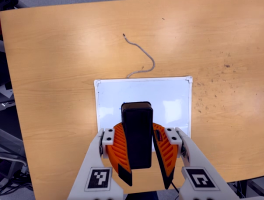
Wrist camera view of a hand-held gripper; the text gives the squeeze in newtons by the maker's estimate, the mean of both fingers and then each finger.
{"total": 10.4, "left": 9.6, "right": 11.1}